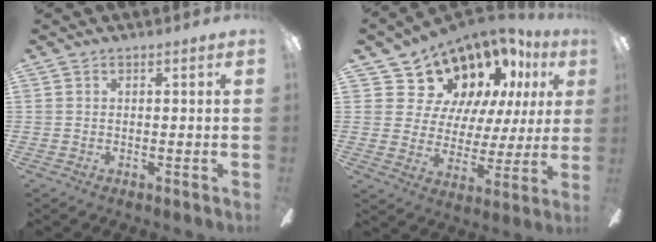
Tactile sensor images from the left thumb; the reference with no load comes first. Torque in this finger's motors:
{"motor_torque": [0.17, 0.73, 1.72, -1.05, 0.18]}